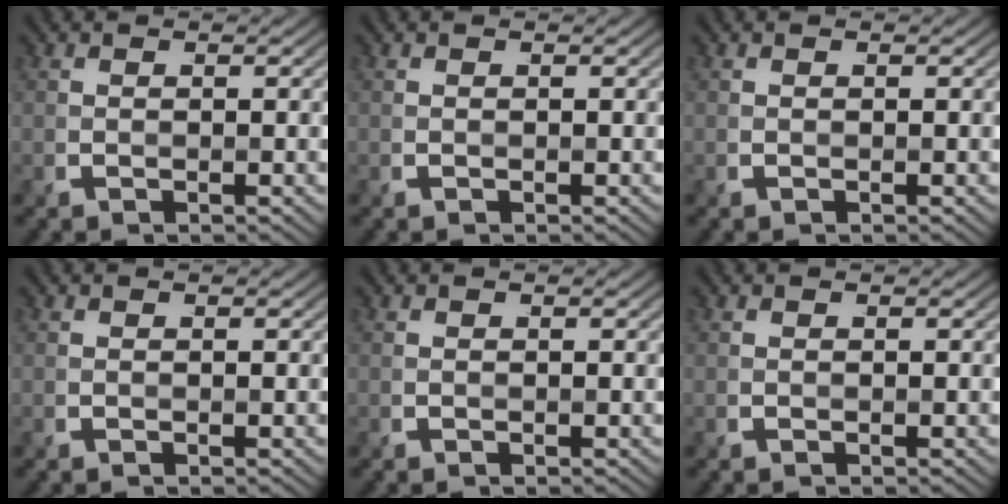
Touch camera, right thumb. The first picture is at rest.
{"total": 0.0}
{"total": 0.0}
{"total": 0.0}
{"total": 0.0}
{"total": 0.0}